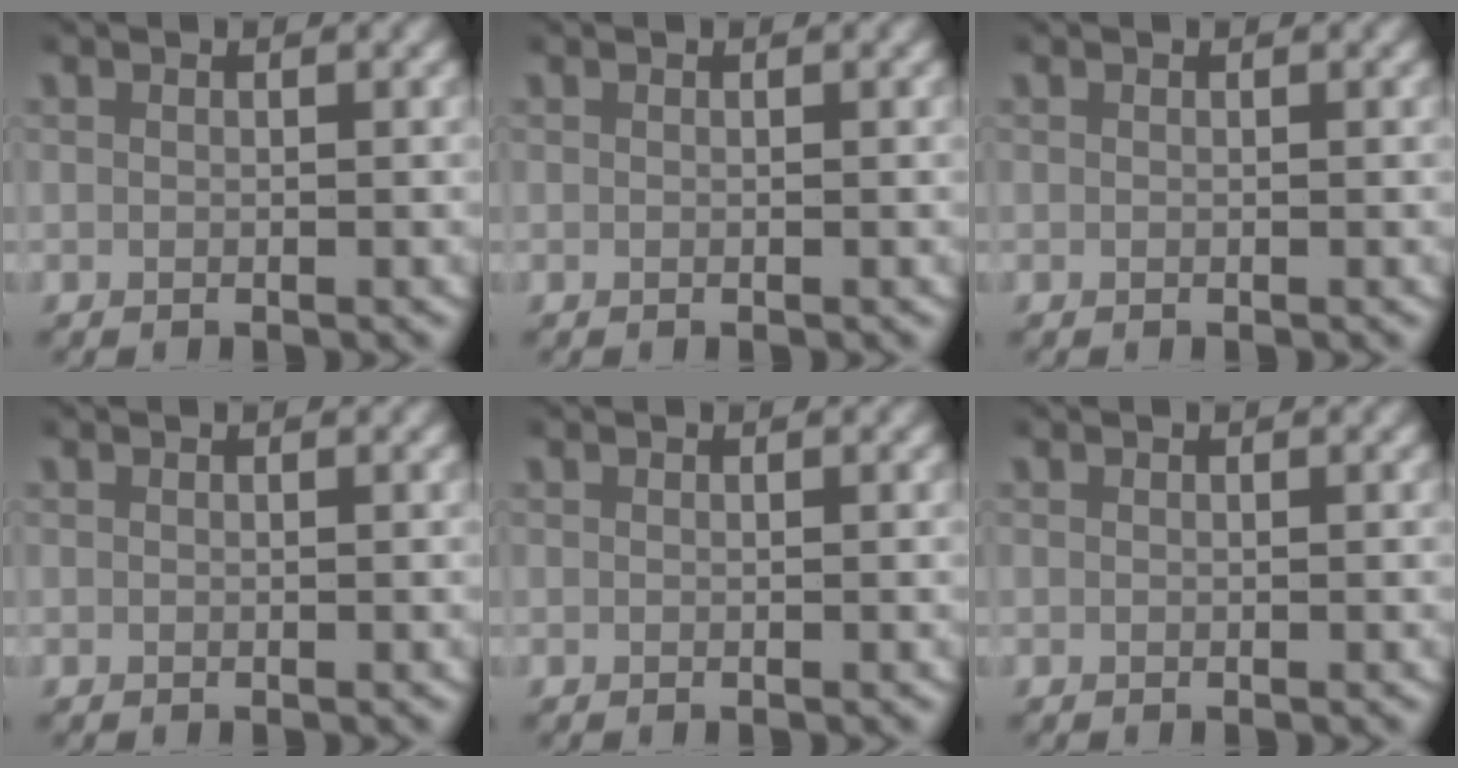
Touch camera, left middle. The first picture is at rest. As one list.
[{"total": 0.0}, {"total": 0.0}, {"total": 0.0}, {"total": 0.0}, {"total": 0.0}]